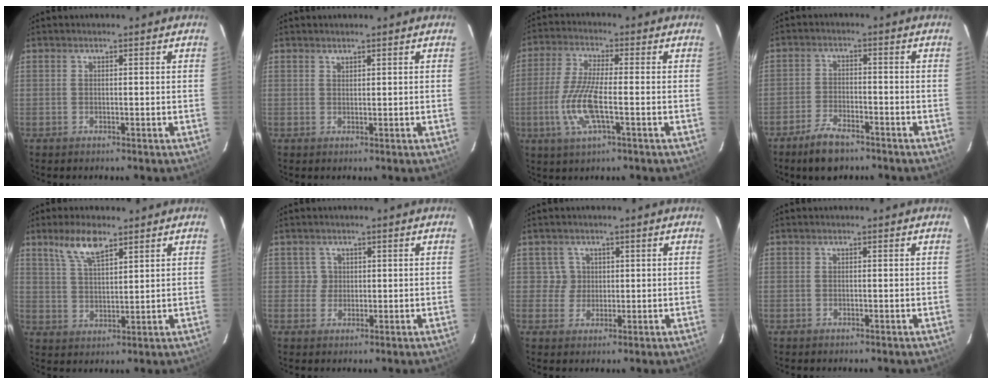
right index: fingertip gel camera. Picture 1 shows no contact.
{"total": 0.8, "force": [0.7, -0.2, 0.0], "torque": [-0.001, 0.000, 0.015]}
{"total": 10.0, "force": [-2.7, 2.0, 9.4], "torque": [-0.201, -0.006, -0.054]}
{"total": 6.6, "force": [-5.1, 2.4, 3.5], "torque": [-0.091, -0.002, -0.091]}
{"total": 6.9, "force": [5.0, 1.9, 4.4], "torque": [-0.084, 0.003, 0.099]}
{"total": 1.8, "force": [0.7, 1.7, -0.3], "torque": [0.017, 0.012, 0.010]}
{"total": 2.7, "force": [1.0, 2.5, -0.3], "torque": [0.019, 0.016, 0.015]}
{"total": 0.0}